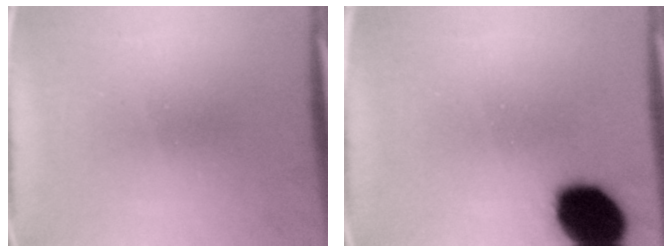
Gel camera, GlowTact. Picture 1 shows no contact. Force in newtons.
{"total": 16.3}